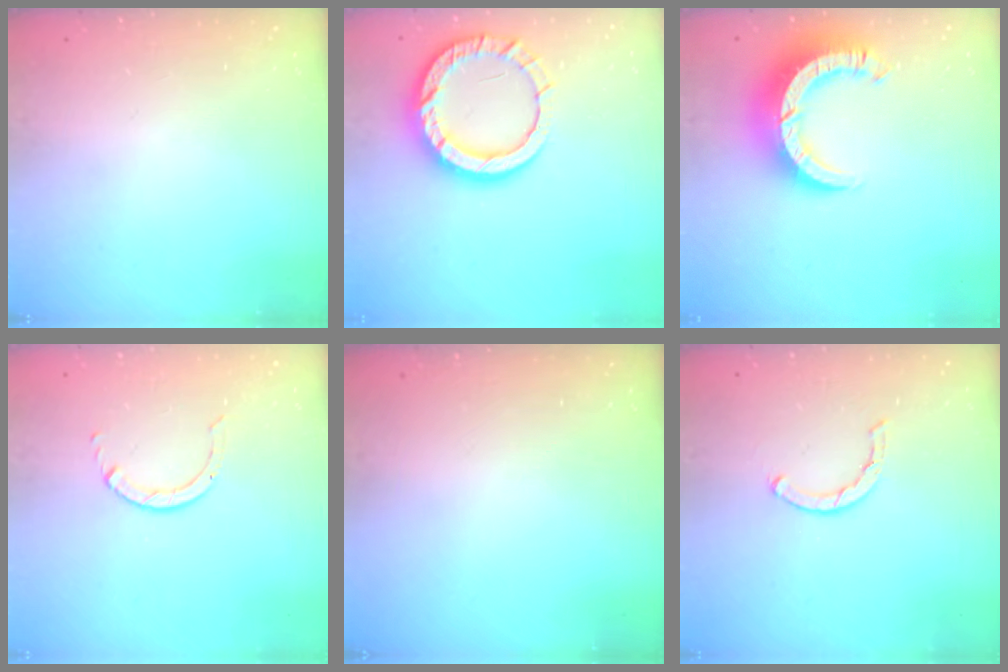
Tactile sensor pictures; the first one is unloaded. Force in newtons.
{"total": 15.0, "press": 14.9, "slide": 1.3}
{"total": 12.6, "press": 12.6, "slide": 1.4}
{"total": 1.7, "press": 1.7, "slide": 0.1}
{"total": 0.0}
{"total": 2.0, "press": 2.0, "slide": 0.2}